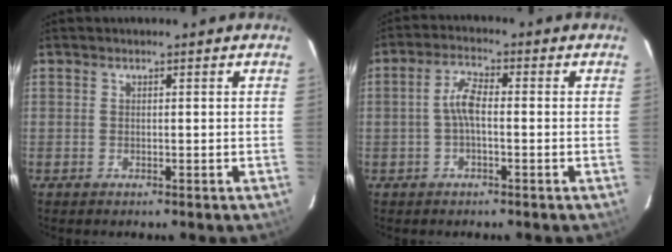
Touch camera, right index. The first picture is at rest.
{"total": 4.1, "force": [-0.7, 1.4, 3.8], "torque": [-0.082, 0.014, -0.015]}